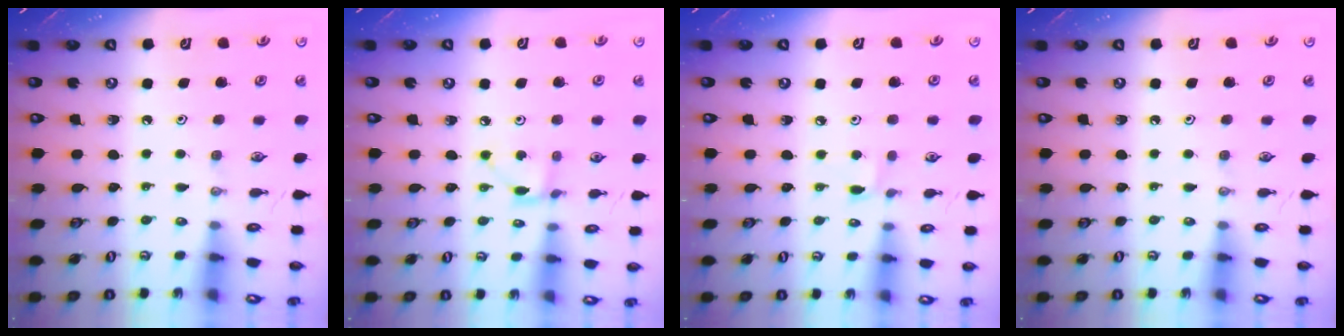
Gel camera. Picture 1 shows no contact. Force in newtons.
{"total": 2.2, "press": 2.2, "slide": 0.1}
{"total": 2.8, "press": 2.8, "slide": 0.4}
{"total": 0.0}